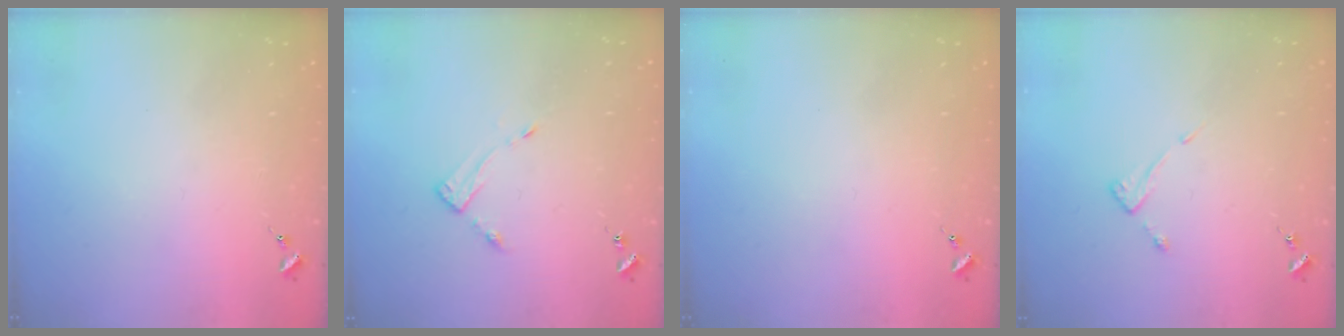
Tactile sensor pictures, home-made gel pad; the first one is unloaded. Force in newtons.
{"total": 4.6, "press": 4.6, "slide": 0.4}
{"total": 0.0}
{"total": 3.8, "press": 3.7, "slide": 0.4}